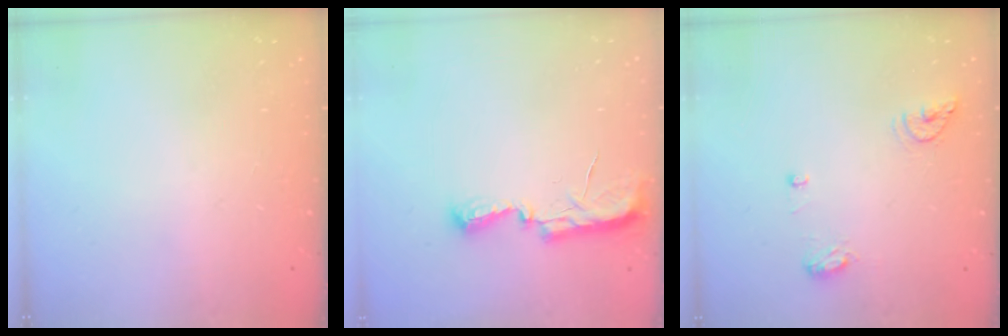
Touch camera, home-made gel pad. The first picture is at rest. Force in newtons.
{"total": 7.2, "press": 7.2, "slide": 0.7}
{"total": 11.0, "press": 8.3, "slide": 7.1}